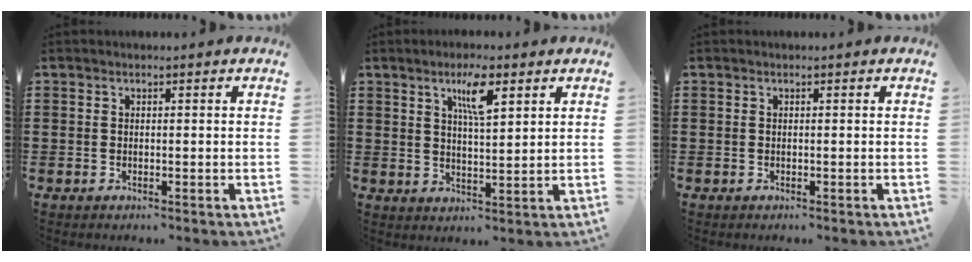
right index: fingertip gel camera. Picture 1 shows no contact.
{"total": 5.5, "force": [3.1, 1.2, 4.4], "torque": [-0.080, 0.002, 0.047]}
{"total": 0.0}